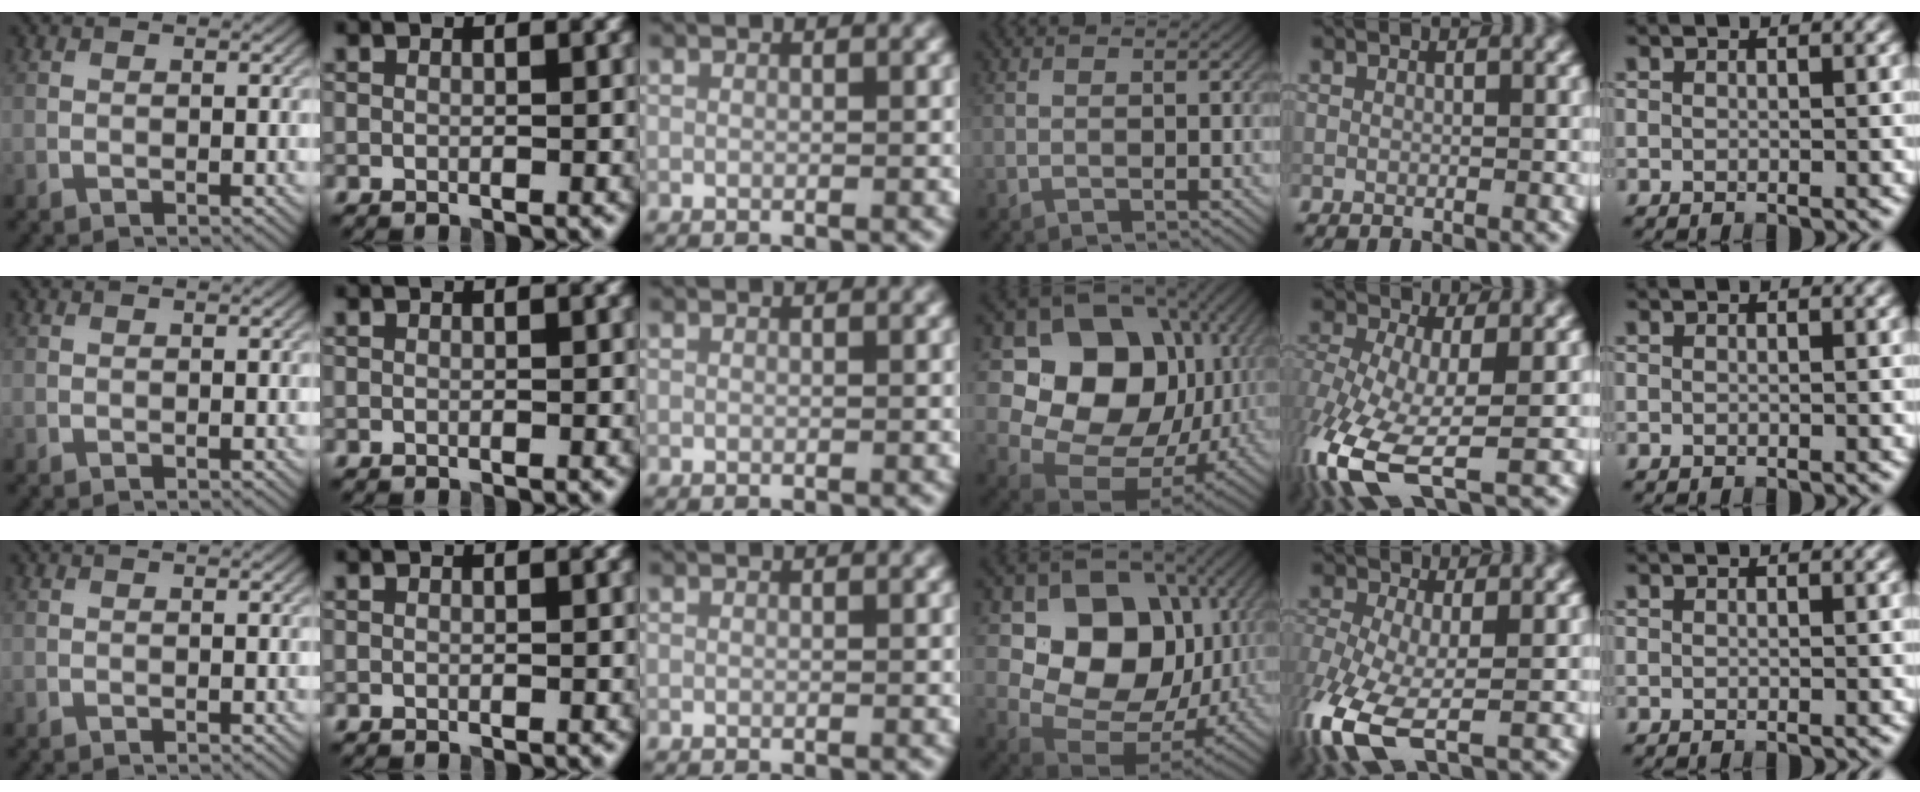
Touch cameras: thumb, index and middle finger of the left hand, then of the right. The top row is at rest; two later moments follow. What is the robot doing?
{"motion": "lift_and_place", "object": "coin"}